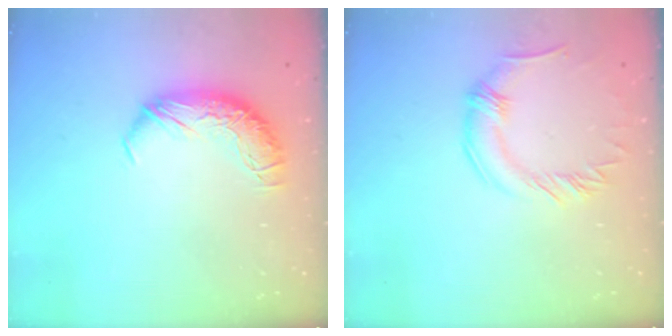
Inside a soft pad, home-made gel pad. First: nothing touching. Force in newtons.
{"total": 0.0}